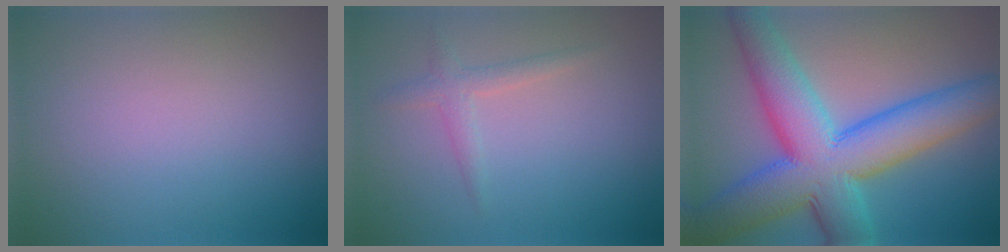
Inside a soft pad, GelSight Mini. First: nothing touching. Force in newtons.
{"total": 1.6, "press": 1.6, "slide": 0.0}
{"total": 12.0, "press": 12.0, "slide": 0.4}